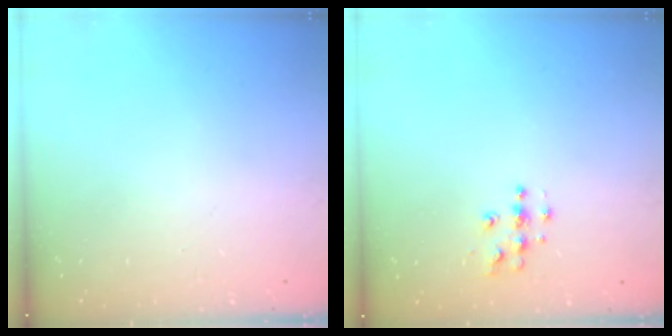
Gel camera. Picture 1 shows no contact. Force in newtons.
{"total": 5.0, "press": 5.0, "slide": 0.2}